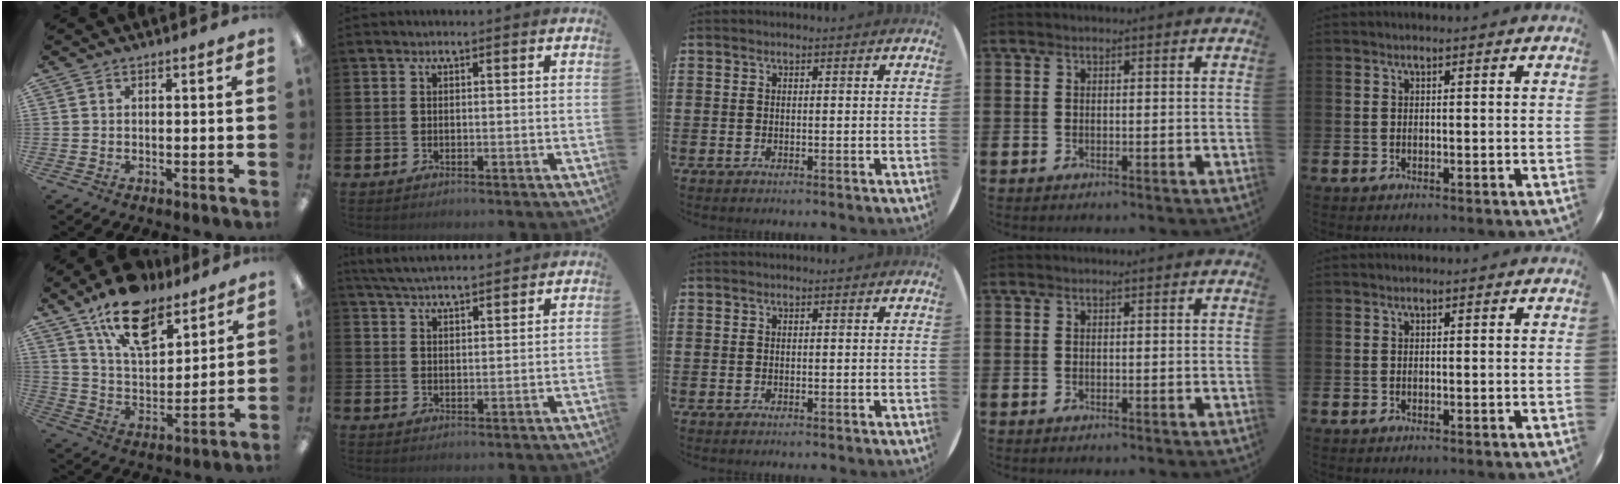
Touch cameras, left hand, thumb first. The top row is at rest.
{"thumb": {"total": 16.2, "force": [11.6, 7.6, 8.4], "torque": [-0.139, -0.057, 0.206]}, "index": {"total": 4.6, "force": [4.5, 0.3, 0.8], "torque": [-0.035, -0.015, 0.085]}}